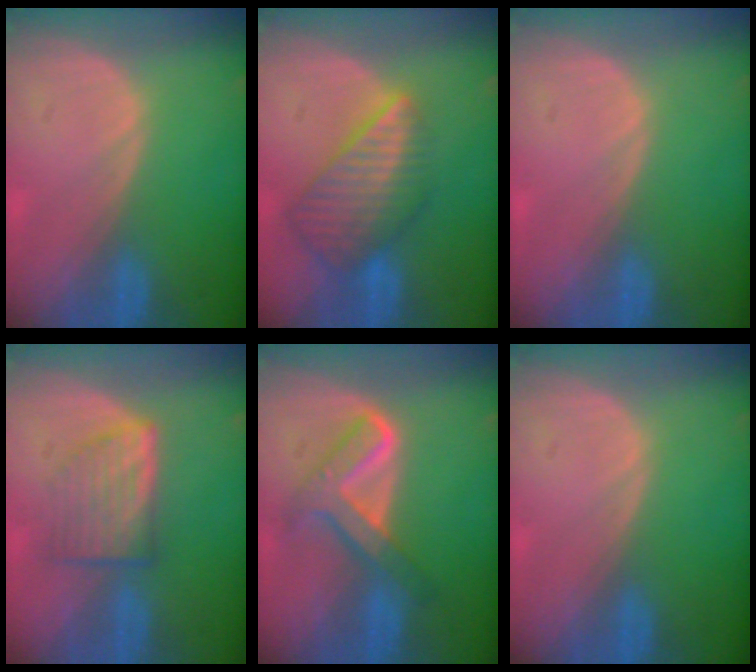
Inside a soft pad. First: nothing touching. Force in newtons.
{"total": 8.7, "press": 7.6, "slide": 4.2}
{"total": 0.0}
{"total": 6.2, "press": 5.9, "slide": 1.9}
{"total": 6.4, "press": 6.4, "slide": 0.4}
{"total": 0.0}